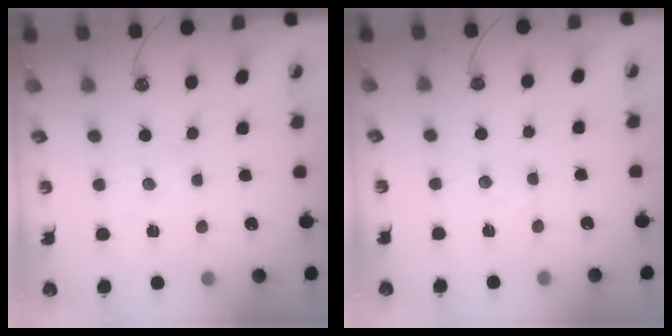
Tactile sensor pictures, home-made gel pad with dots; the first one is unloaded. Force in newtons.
{"total": 5.0, "press": 4.9, "slide": 0.6}